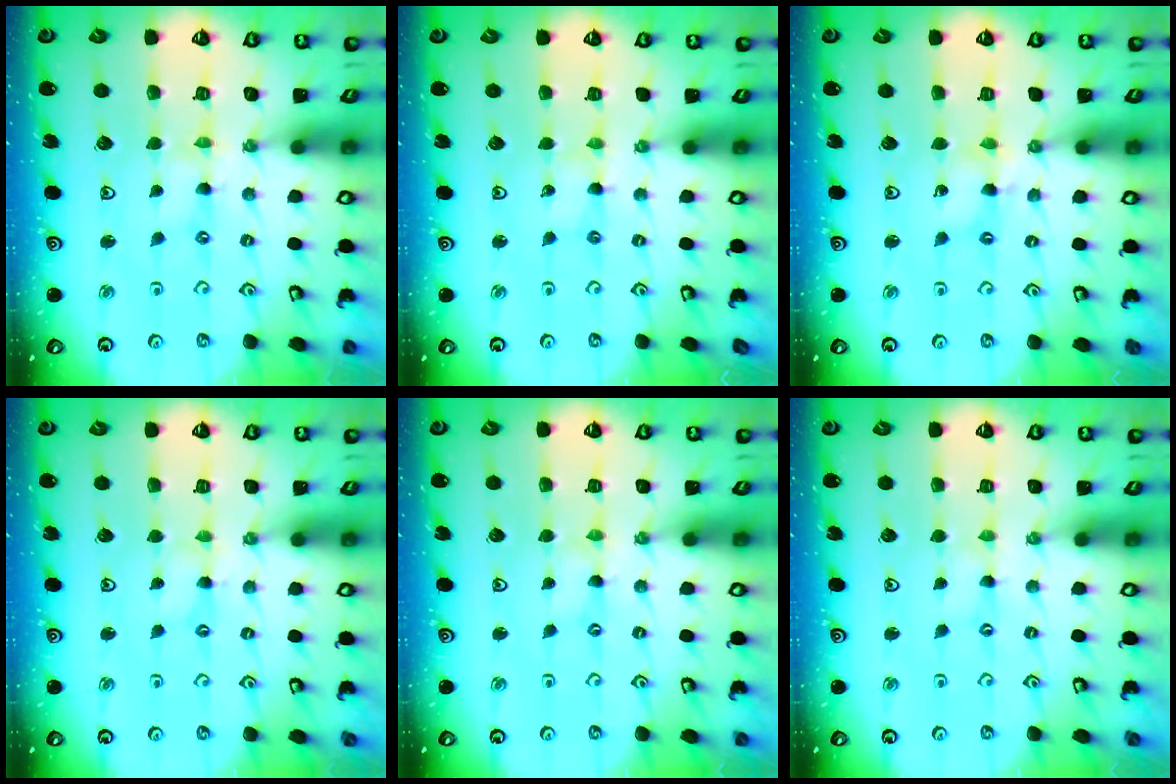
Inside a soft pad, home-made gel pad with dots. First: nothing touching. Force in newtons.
{"total": 1.1, "press": 1.1, "slide": 0.1}
{"total": 2.0, "press": 2.0, "slide": 0.2}
{"total": 1.7, "press": 1.6, "slide": 0.3}
{"total": 0.7, "press": 0.7, "slide": 0.1}
{"total": 0.0}